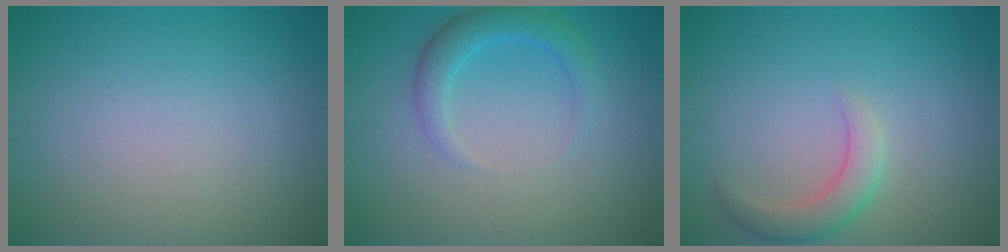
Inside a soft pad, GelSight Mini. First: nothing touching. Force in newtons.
{"total": 2.6, "press": 2.6, "slide": 0.2}
{"total": 2.5, "press": 2.5, "slide": 0.2}